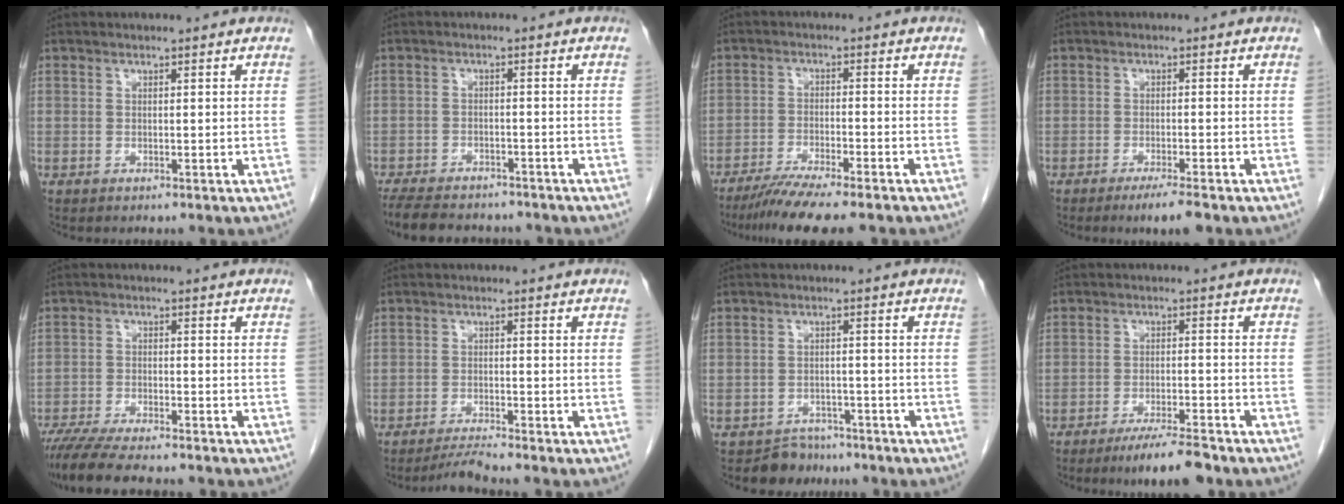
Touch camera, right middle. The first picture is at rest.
{"total": 12.0, "force": [-10.2, 4.0, 4.8], "torque": [-0.100, -0.009, -0.144]}
{"total": 9.3, "force": [-7.7, 0.2, 5.3], "torque": [-0.081, -0.024, -0.125]}
{"total": 3.8, "force": [-2.6, 0.1, 2.7], "torque": [-0.044, -0.008, -0.042]}
{"total": 10.6, "force": [-9.2, 1.2, 5.2], "torque": [-0.083, -0.021, -0.145]}
{"total": 3.0, "force": [-2.7, -1.2, 0.4], "torque": [-0.015, -0.018, -0.051]}
{"total": 3.8, "force": [-3.2, 2.0, -0.4], "torque": [0.007, 0.007, -0.048]}
{"total": 7.0, "force": [-5.6, 0.6, 4.1], "torque": [-0.064, -0.015, -0.092]}